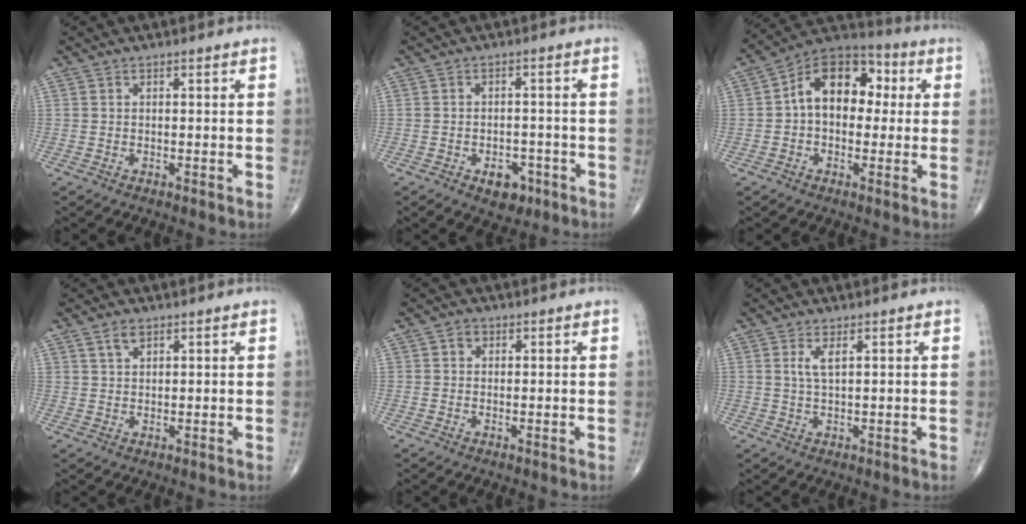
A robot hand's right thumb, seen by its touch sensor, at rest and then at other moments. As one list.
[{"total": 4.9, "force": [-2.5, 3.2, 2.7], "torque": [-0.014, 0.016, -0.030]}, {"total": 13.9, "force": [1.7, 9.4, 10.2], "torque": [-0.122, 0.036, 0.011]}, {"total": 2.8, "force": [1.8, 1.5, 1.6], "torque": [-0.026, -0.005, 0.037]}, {"total": 1.7, "force": [0.6, 1.5, 0.7], "torque": [-0.001, 0.001, 0.005]}, {"total": 2.4, "force": [1.0, 0.6, 2.2], "torque": [-0.048, -0.004, 0.023]}]